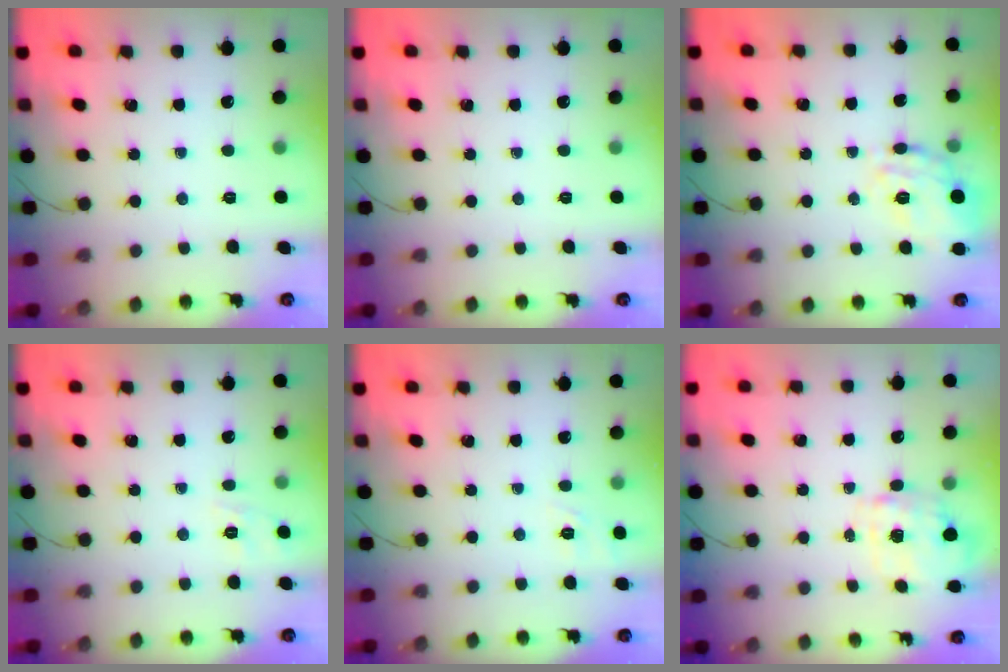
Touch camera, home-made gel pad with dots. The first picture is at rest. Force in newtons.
{"total": 0.0}
{"total": 16.8, "press": 16.8, "slide": 0.5}
{"total": 2.0, "press": 0.8, "slide": 1.9}
{"total": 1.6, "press": 0.4, "slide": 1.5}
{"total": 4.0, "press": 3.9, "slide": 0.9}